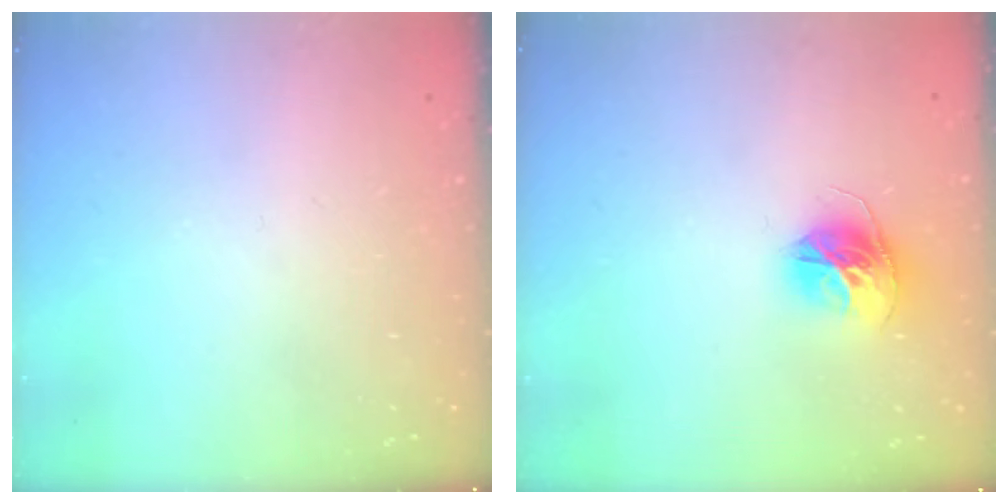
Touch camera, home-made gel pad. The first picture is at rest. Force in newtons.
{"total": 12.0, "press": 12.0, "slide": 1.2}